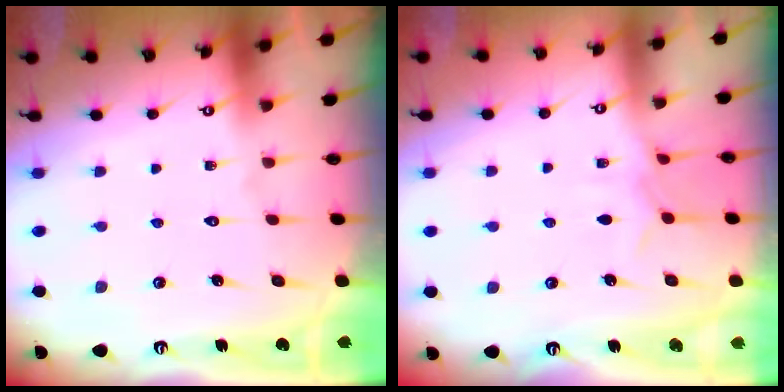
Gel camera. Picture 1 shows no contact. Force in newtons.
{"total": 6.0, "press": 5.9, "slide": 0.7}